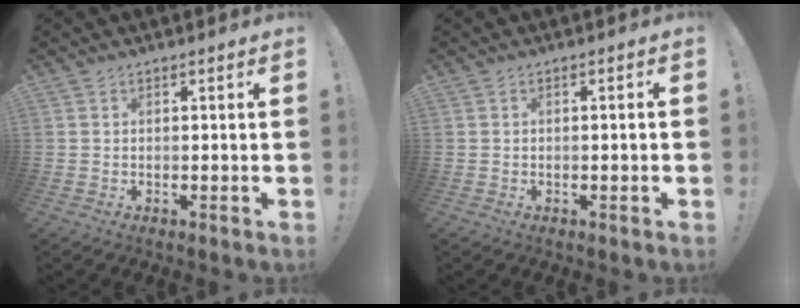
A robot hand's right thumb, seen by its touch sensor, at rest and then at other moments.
{"total": 1.1, "force": [-0.2, -0.2, 1.1], "torque": [-0.018, 0.002, -0.003]}